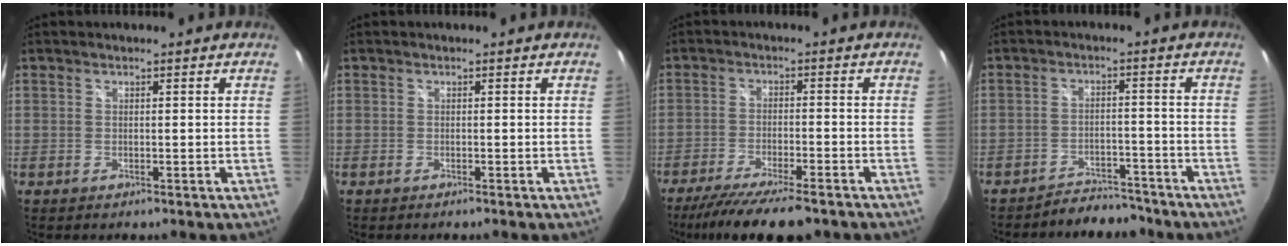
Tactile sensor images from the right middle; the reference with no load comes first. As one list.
[{"total": 0.6, "force": [-0.5, 0.0, 0.3], "torque": [-0.004, -0.001, -0.010]}, {"total": 13.2, "force": [-10.8, 2.2, 7.2], "torque": [-0.149, -0.036, -0.172]}, {"total": 6.5, "force": [-6.1, 2.2, 0.6], "torque": [-0.022, 0.012, -0.082]}]